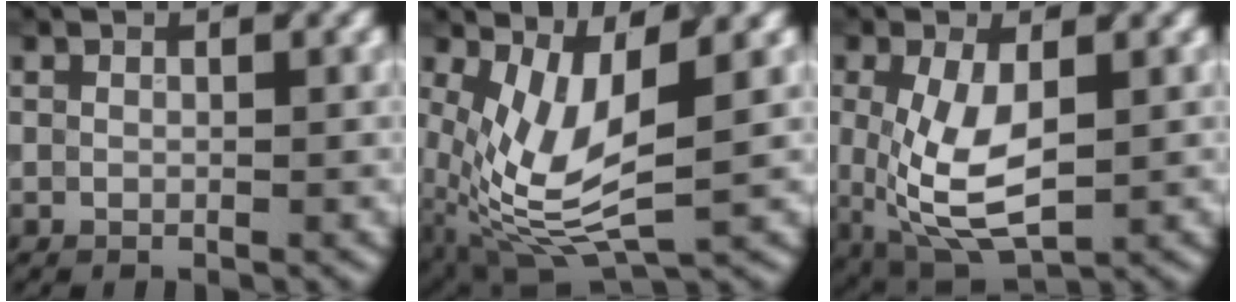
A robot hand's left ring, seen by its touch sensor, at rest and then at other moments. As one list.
[{"total": 8.0, "force": [0.1, 3.4, 7.2], "torque": [-0.171, -0.010, 0.004]}, {"total": 7.0, "force": [-0.2, 3.2, 6.2], "torque": [-0.148, -0.009, 0.000]}]